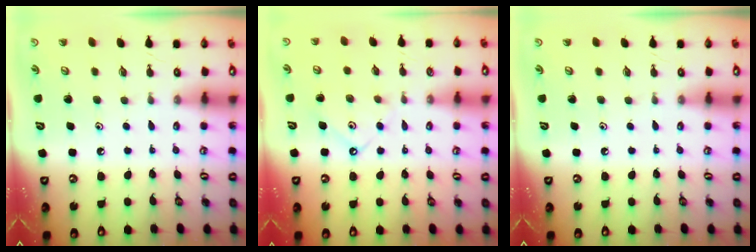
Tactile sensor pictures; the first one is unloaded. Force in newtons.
{"total": 6.1, "press": 6.0, "slide": 0.7}
{"total": 0.0}